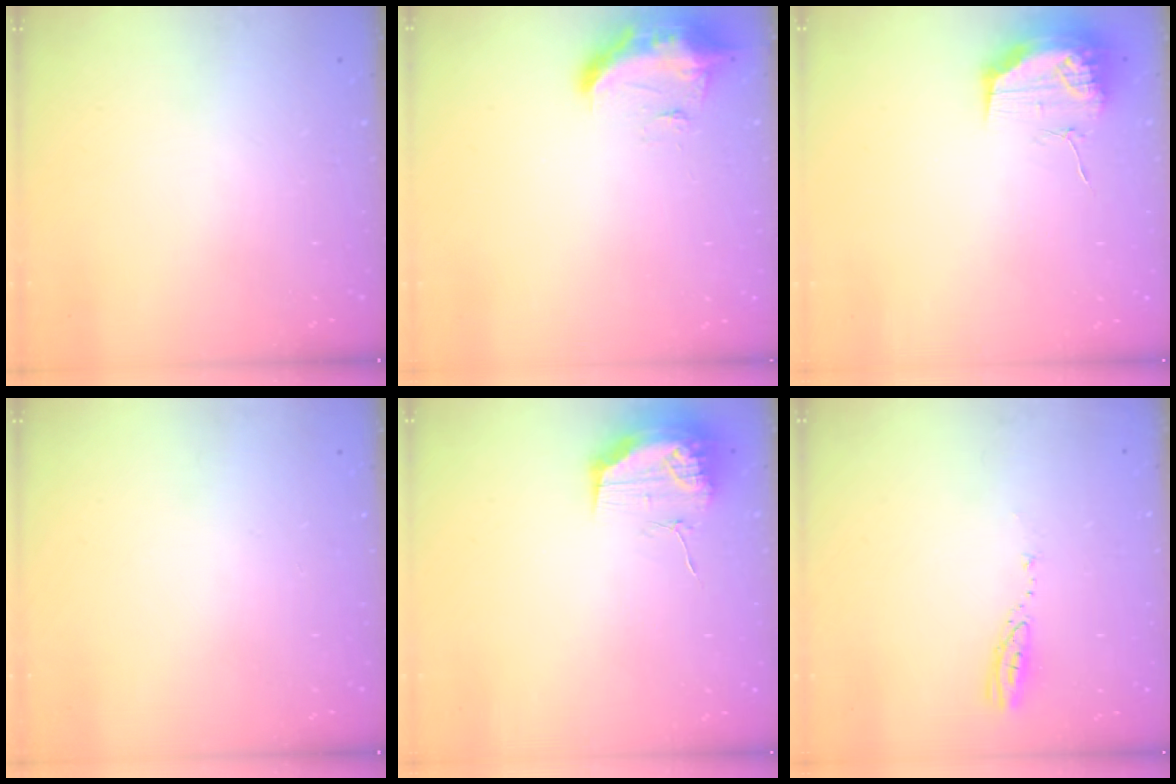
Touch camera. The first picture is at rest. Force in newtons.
{"total": 9.5, "press": 9.4, "slide": 1.2}
{"total": 12.3, "press": 12.3, "slide": 1.1}
{"total": 0.0}
{"total": 12.3, "press": 12.3, "slide": 1.1}
{"total": 3.5, "press": 3.5, "slide": 0.3}